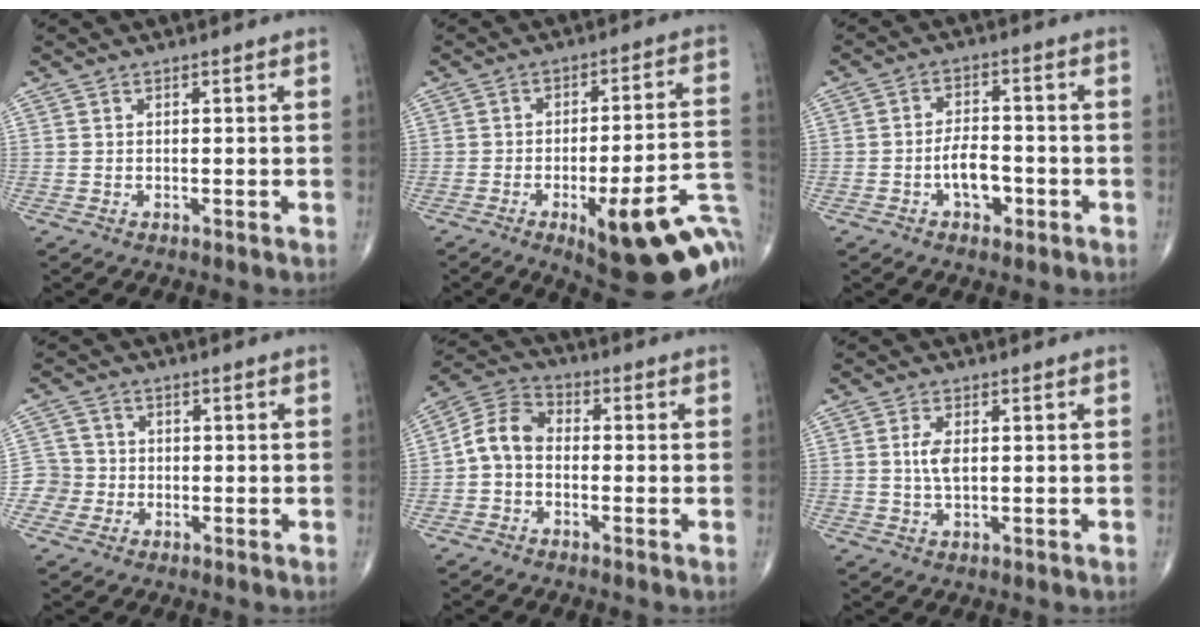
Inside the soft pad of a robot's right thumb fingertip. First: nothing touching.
{"total": 23.1, "force": [-8.9, 6.7, 20.2], "torque": [-0.194, 0.041, -0.102]}
{"total": 6.0, "force": [-2.2, 3.5, 4.3], "torque": [-0.056, 0.022, -0.039]}
{"total": 4.8, "force": [-1.5, 4.6, -0.1], "torque": [0.031, 0.014, -0.037]}
{"total": 6.9, "force": [-1.2, 4.9, 4.7], "torque": [-0.079, 0.028, -0.041]}
{"total": 3.5, "force": [0.4, 1.6, 3.1], "torque": [-0.066, -0.001, 0.010]}